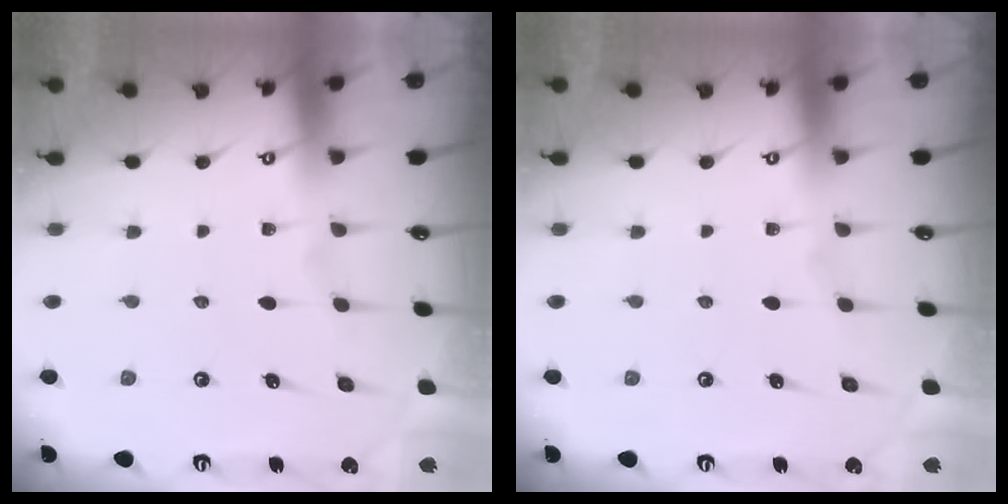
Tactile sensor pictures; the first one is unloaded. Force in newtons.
{"total": 0.0}